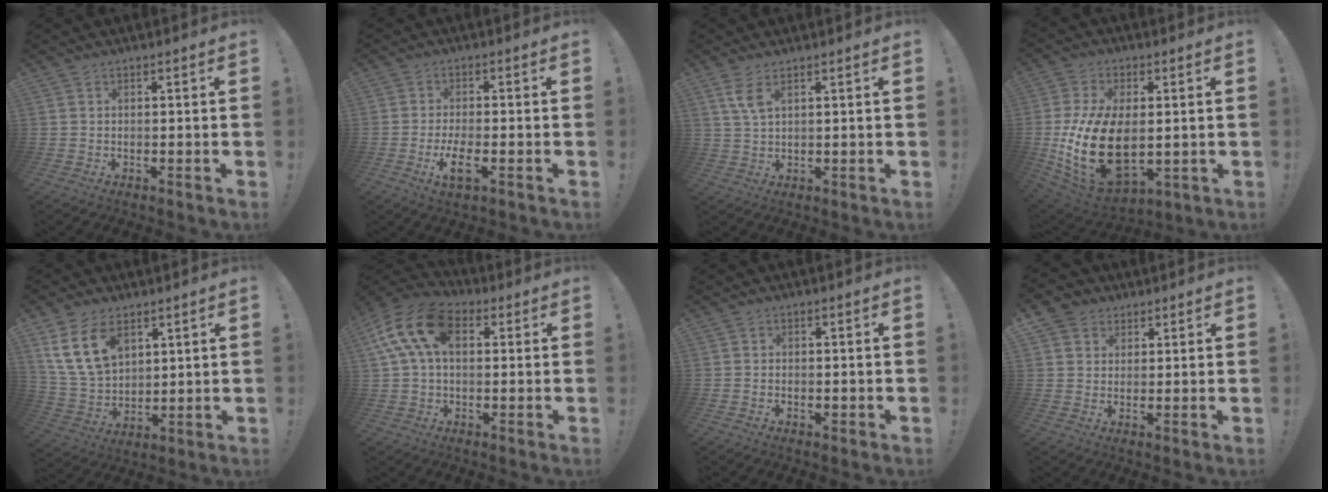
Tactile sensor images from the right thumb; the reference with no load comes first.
{"total": 6.1, "force": [-2.3, 1.9, 5.3], "torque": [-0.114, -0.004, -0.040]}
{"total": 5.0, "force": [2.6, 1.8, 4.0], "torque": [-0.074, -0.007, 0.046]}
{"total": 23.7, "force": [-2.0, 14.0, 19.0], "torque": [-0.375, -0.003, -0.018]}
{"total": 14.2, "force": [7.2, 9.0, 8.3], "torque": [-0.177, -0.027, 0.141]}
{"total": 16.3, "force": [4.4, 10.1, 12.0], "torque": [-0.238, 0.008, 0.081]}
{"total": 1.1, "force": [-0.5, 0.8, 0.6], "torque": [-0.013, 0.005, -0.006]}
{"total": 5.4, "force": [2.8, 4.5, 0.9], "torque": [-0.009, -0.015, 0.053]}